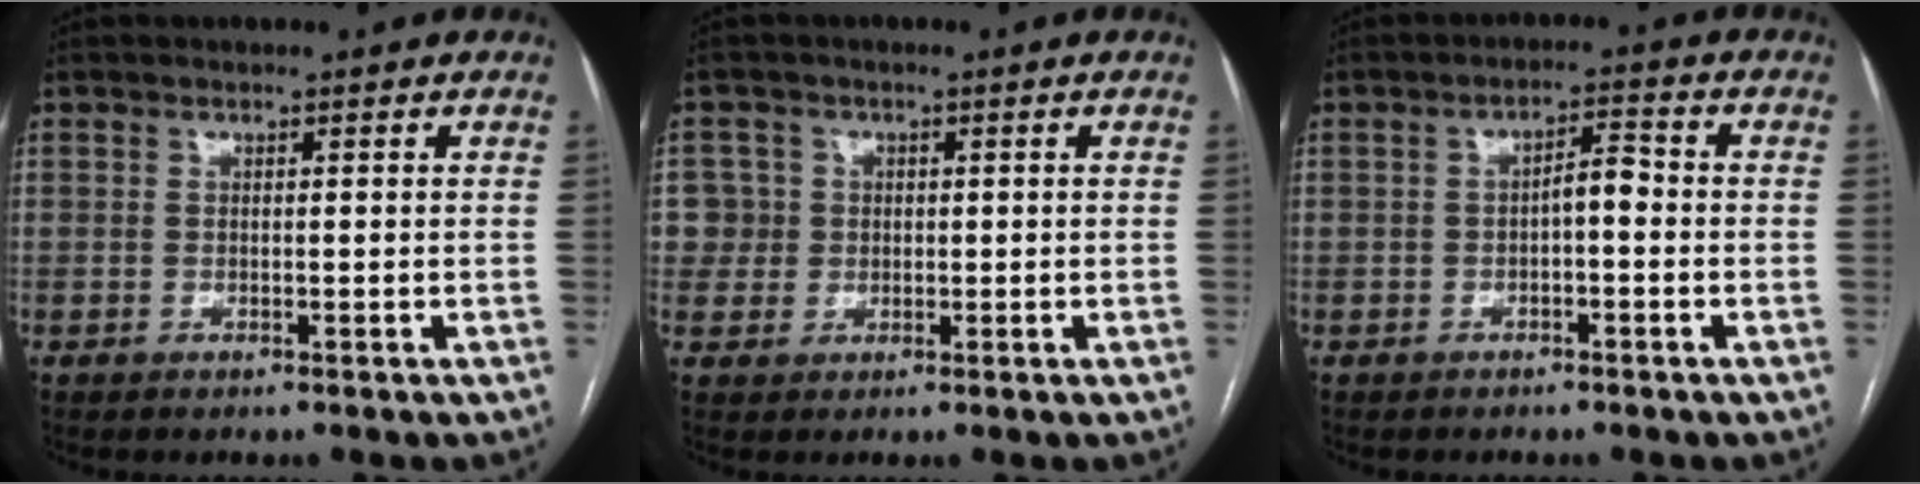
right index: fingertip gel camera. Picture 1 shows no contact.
{"total": 4.4, "force": [0.5, 4.4, -0.2], "torque": [0.020, 0.014, 0.010]}
{"total": 3.2, "force": [-0.7, 1.1, 3.0], "torque": [-0.044, 0.016, -0.012]}